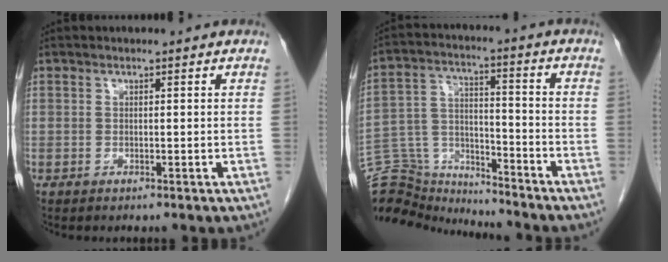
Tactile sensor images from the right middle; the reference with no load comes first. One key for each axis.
{"total": 14.4, "fx": -14.0, "fy": 3.1, "fz": 1.4, "tx": -0.044, "ty": 0.046, "tz": -0.237}